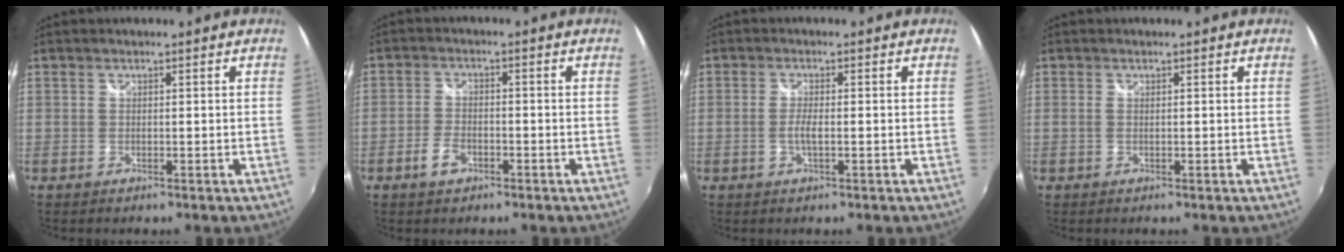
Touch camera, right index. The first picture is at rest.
{"total": 4.2, "force": [-2.3, 2.4, 2.5], "torque": [-0.061, 0.002, -0.043]}
{"total": 2.3, "force": [-0.5, 0.5, 2.2], "torque": [-0.045, -0.003, -0.010]}
{"total": 0.0}